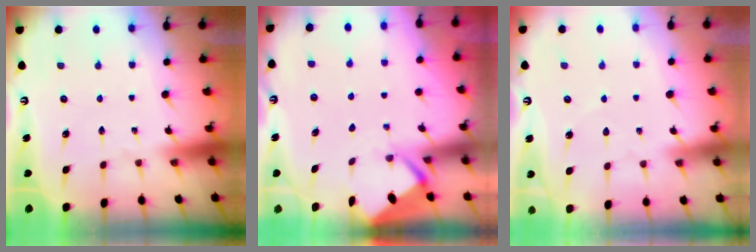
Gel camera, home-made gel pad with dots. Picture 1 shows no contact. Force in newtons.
{"total": 2.7, "press": 2.7, "slide": 0.2}
{"total": 3.3, "press": 3.3, "slide": 0.5}